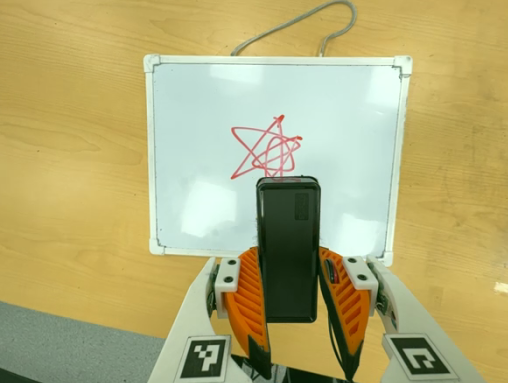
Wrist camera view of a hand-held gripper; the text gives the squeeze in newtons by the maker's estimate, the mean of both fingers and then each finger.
{"total": 4.5, "left": 3.1, "right": 5.9}